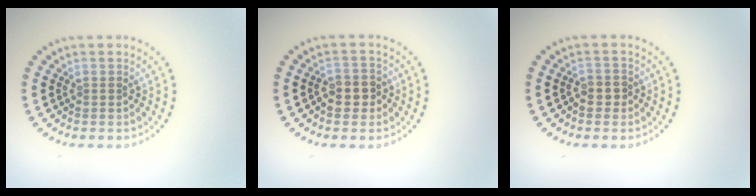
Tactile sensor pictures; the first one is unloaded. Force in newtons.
{"total": 2.5, "press": 2.4, "slide": 0.6}
{"total": 1.0, "press": 0.9, "slide": 0.4}